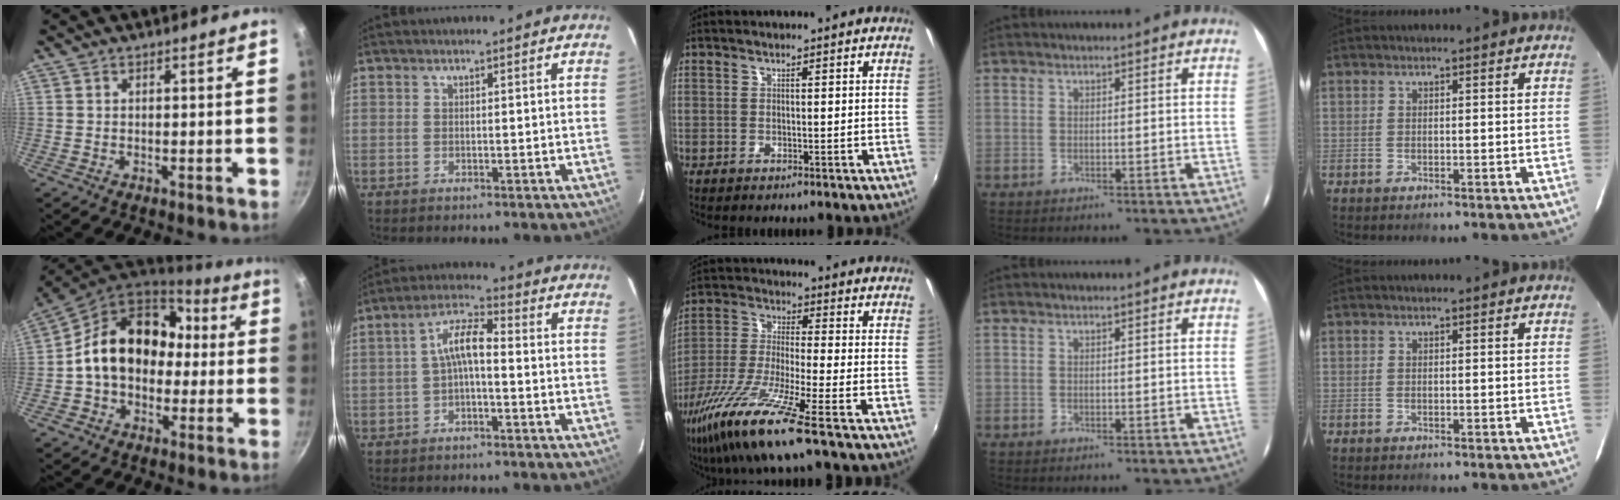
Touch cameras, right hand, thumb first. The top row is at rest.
{"thumb": {"total": 18.0, "force": [0.8, 13.9, 11.3], "torque": [-0.142, 0.051, 0.004]}, "index": {"total": 5.8, "force": [-1.2, 1.9, 5.4], "torque": [-0.114, 0.021, -0.024]}, "middle": {"total": 15.7, "force": [-9.8, 1.0, 12.2], "torque": [-0.261, -0.040, -0.188]}}